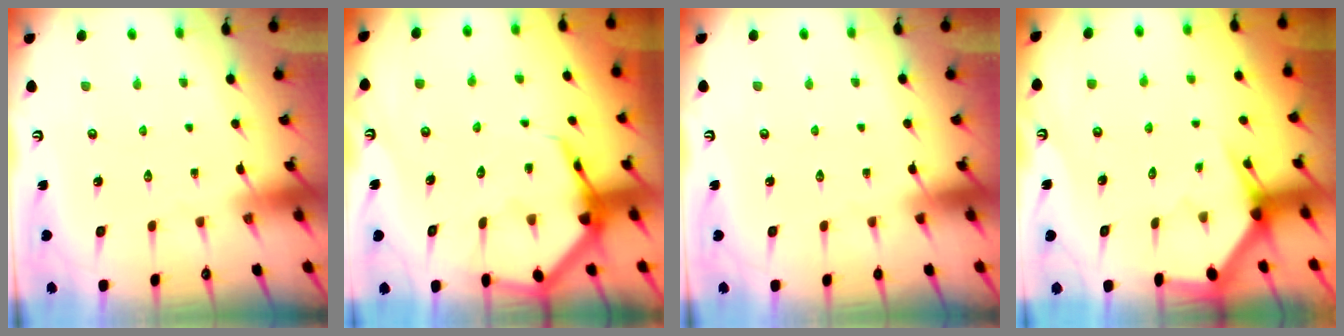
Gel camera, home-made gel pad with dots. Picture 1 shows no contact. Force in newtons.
{"total": 7.8, "press": 7.7, "slide": 0.8}
{"total": 0.0}
{"total": 3.1, "press": 3.1, "slide": 0.2}